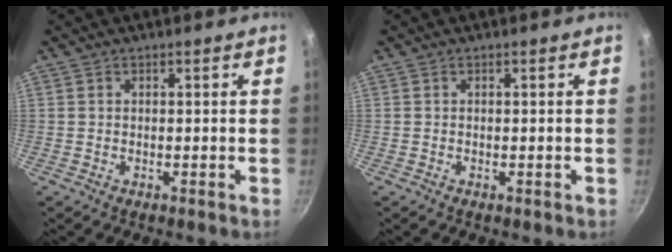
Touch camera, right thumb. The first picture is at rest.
{"total": 0.0}